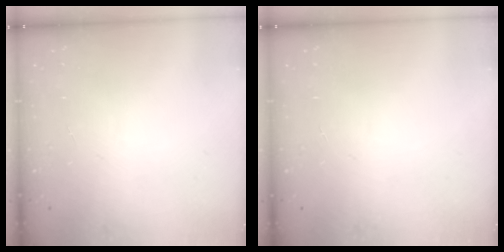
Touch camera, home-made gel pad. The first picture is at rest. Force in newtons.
{"total": 0.0}